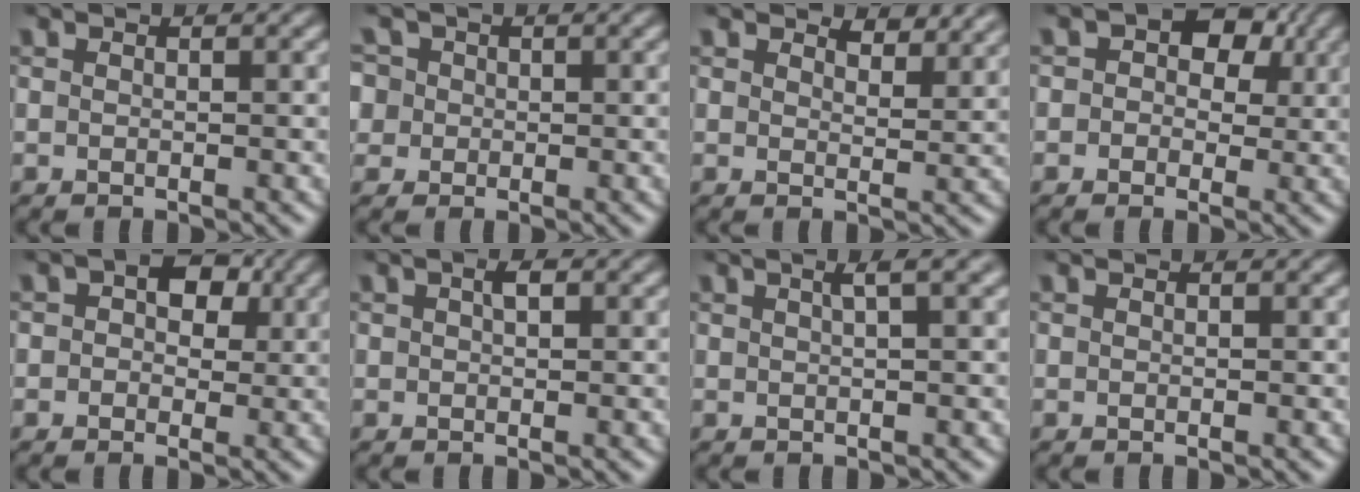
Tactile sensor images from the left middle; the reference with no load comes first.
{"total": 4.9, "force": [1.5, 4.3, 2.0], "torque": [-0.038, 0.030, -0.001]}
{"total": 3.0, "force": [2.7, 0.7, 0.9], "torque": [-0.022, -0.005, 0.035]}
{"total": 5.8, "force": [1.6, 4.4, 3.3], "torque": [-0.014, 0.020, -0.017]}
{"total": 4.3, "force": [1.2, 3.2, 2.6], "torque": [-0.010, 0.013, -0.013]}
{"total": 1.0, "force": [0.4, 0.4, 0.9], "torque": [-0.017, 0.002, 0.007]}
{"total": 2.2, "force": [1.0, 0.3, 1.9], "torque": [-0.021, 0.008, 0.012]}
{"total": 0.0}